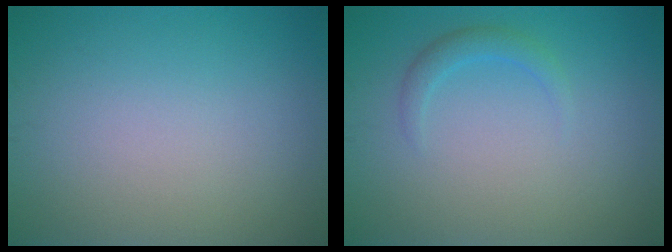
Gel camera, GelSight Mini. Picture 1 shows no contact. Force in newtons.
{"total": 1.5, "press": 1.5, "slide": 0.1}